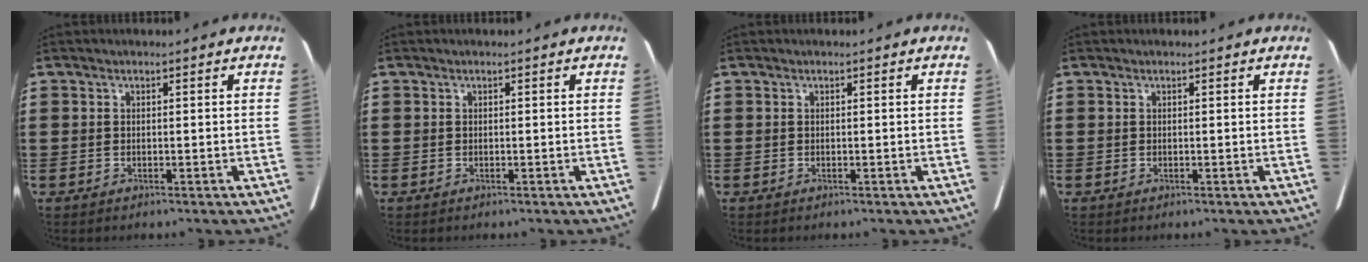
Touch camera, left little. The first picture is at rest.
{"total": 0.0}
{"total": 0.0}
{"total": 0.0}